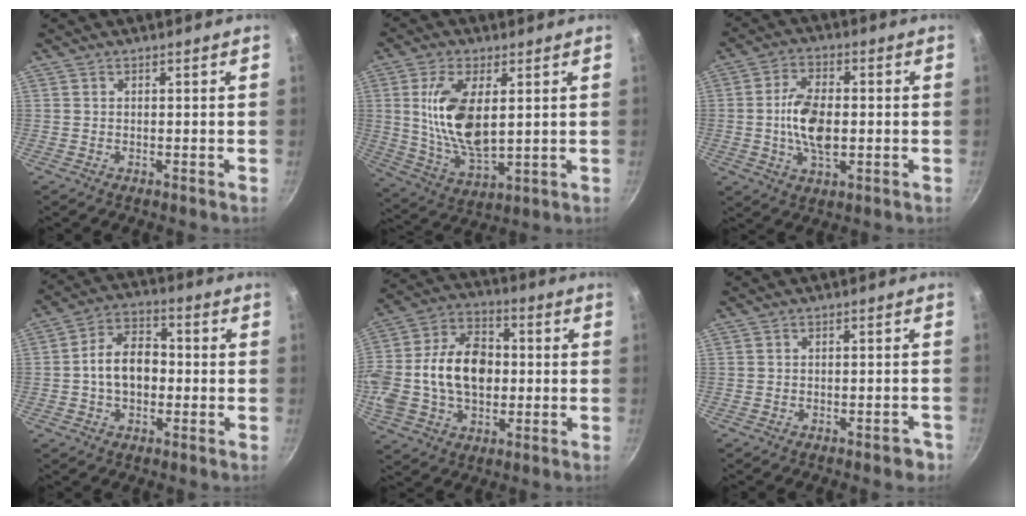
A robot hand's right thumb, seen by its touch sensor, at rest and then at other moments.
{"total": 14.3, "force": [2.5, 6.8, 12.4], "torque": [-0.235, -0.022, 0.059]}
{"total": 10.4, "force": [-0.6, 5.5, 8.8], "torque": [-0.157, 0.004, -0.012]}
{"total": 9.8, "force": [-0.9, 6.6, 7.1], "torque": [-0.105, 0.029, -0.027]}
{"total": 20.5, "force": [-0.6, 14.1, 14.9], "torque": [-0.298, 0.027, -0.005]}
{"total": 2.5, "force": [-1.7, 1.1, 1.4], "torque": [-0.014, 0.014, -0.020]}